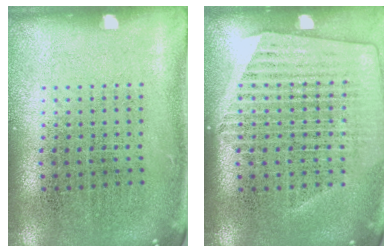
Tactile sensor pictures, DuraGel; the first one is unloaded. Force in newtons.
{"total": 1.3, "press": 1.2, "slide": 0.5}